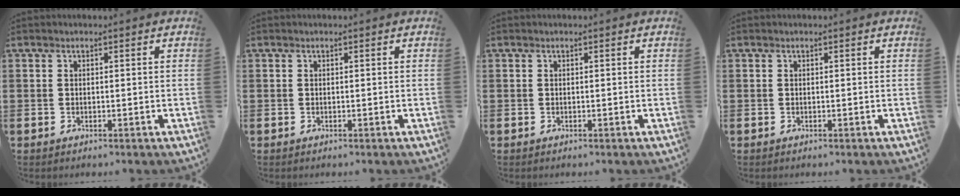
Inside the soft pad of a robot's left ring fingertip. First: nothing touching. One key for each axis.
{"total": 0.0}
{"total": 0.0}
{"total": 0.0}